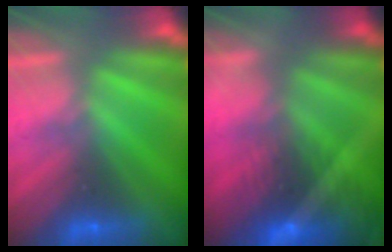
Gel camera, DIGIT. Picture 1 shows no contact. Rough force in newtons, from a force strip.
{"total": 8.3}